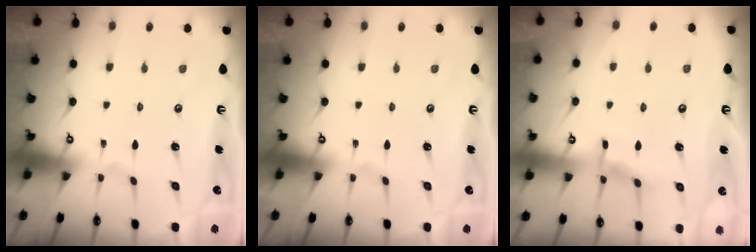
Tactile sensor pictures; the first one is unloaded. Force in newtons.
{"total": 0.0}
{"total": 7.8, "press": 7.7, "slide": 0.8}